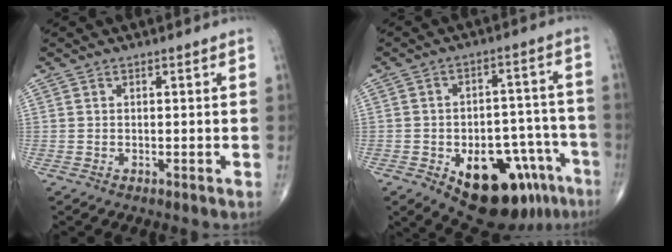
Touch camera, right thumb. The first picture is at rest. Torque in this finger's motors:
{"motor_torque": [1.49, 1.80, 1.23, -0.88, 0.33]}